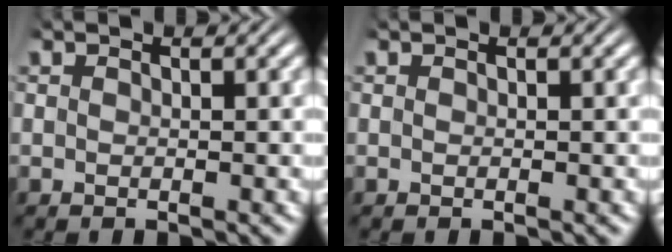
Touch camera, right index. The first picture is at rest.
{"total": 0.0}